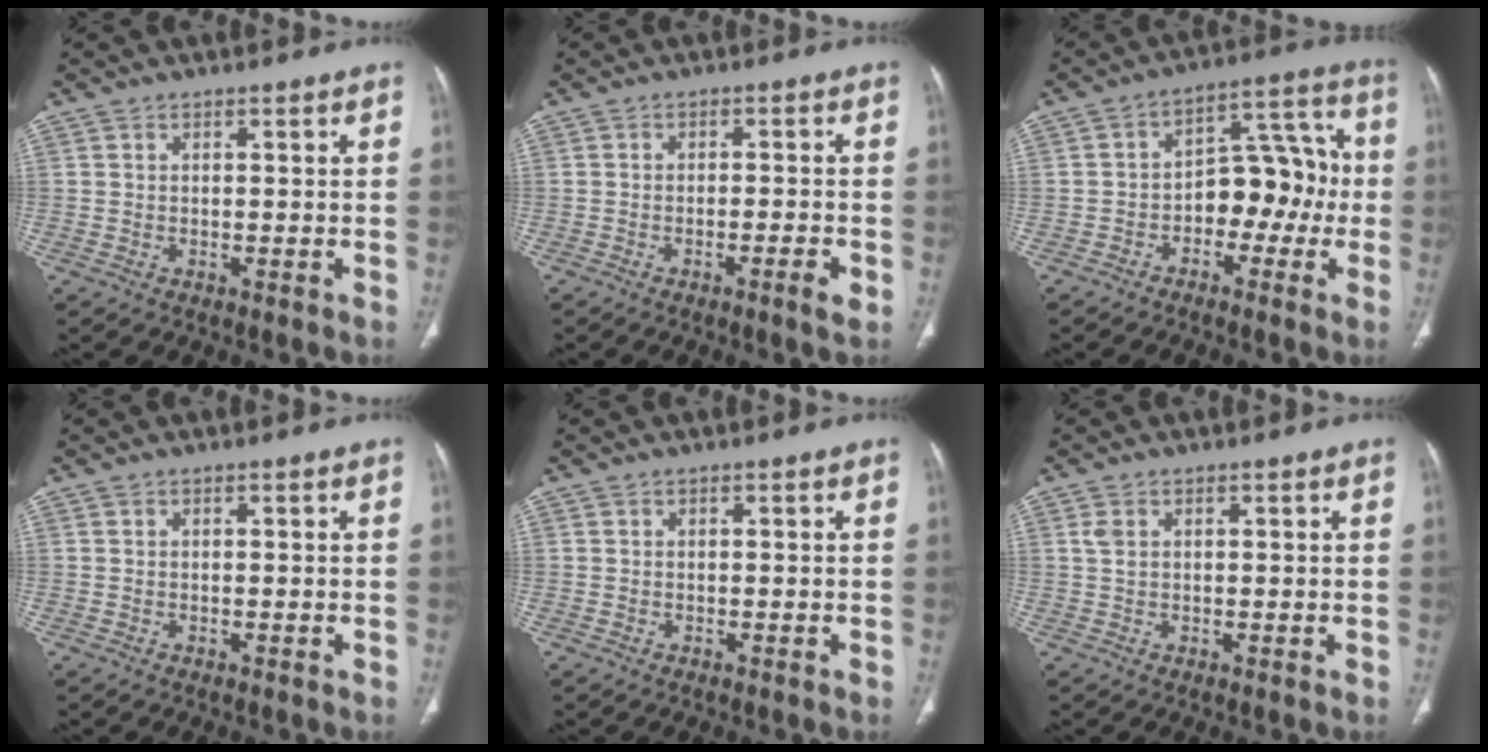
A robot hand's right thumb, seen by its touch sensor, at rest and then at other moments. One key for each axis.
{"total": 2.9, "fx": -1.5, "fy": 0.2, "fz": 2.6, "tx": -0.048, "ty": 0.005, "tz": -0.024}
{"total": 12.0, "fx": -2.6, "fy": 7.6, "fz": 8.9, "tx": -0.081, "ty": 0.057, "tz": -0.048}
{"total": 0.0}
{"total": 0.0}
{"total": 1.5, "fx": 0.5, "fy": 1.0, "fz": 1.0, "tx": -0.024, "ty": 0.003, "tz": 0.012}